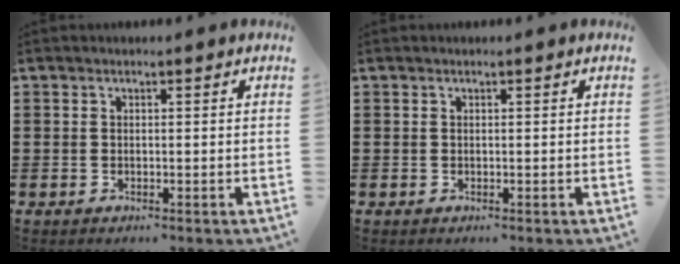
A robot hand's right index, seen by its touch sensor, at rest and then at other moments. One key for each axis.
{"total": 0.0}